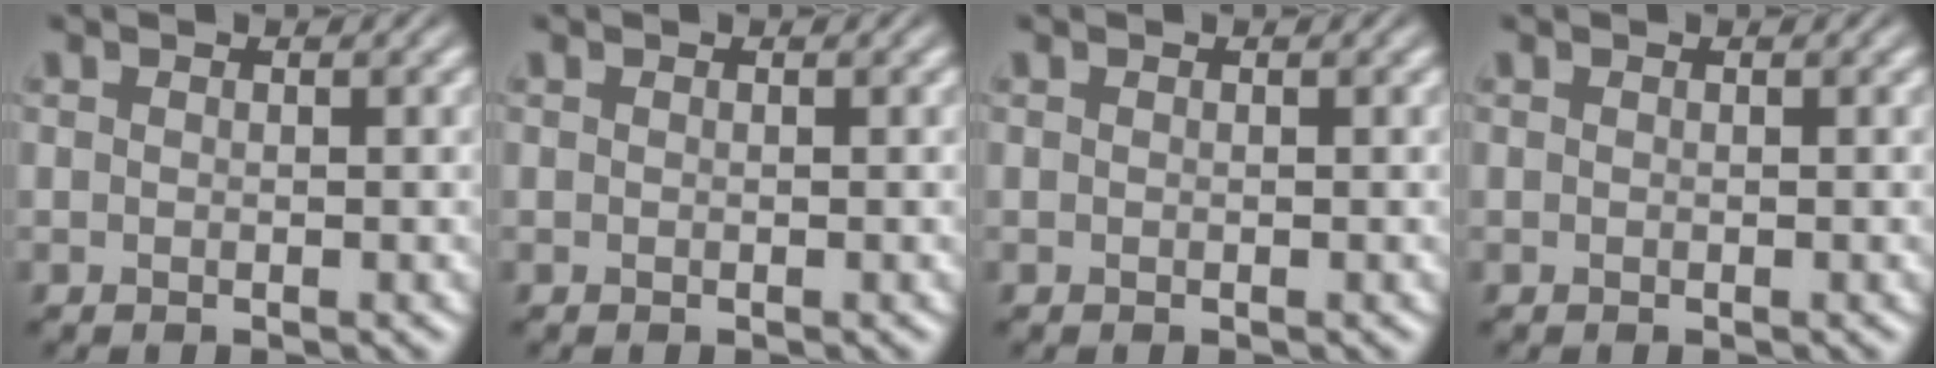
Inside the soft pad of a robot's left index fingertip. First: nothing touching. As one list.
[{"total": 0.0}, {"total": 0.0}, {"total": 0.0}]